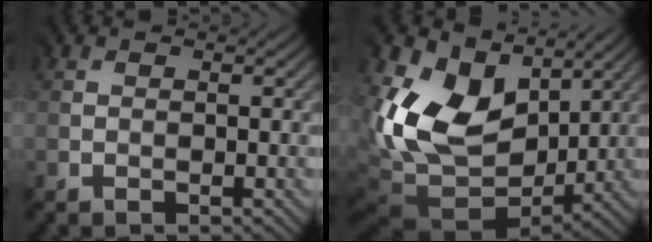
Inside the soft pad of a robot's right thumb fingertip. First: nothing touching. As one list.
[{"total": 15.0, "force": [5.6, 11.3, 8.1], "torque": [-0.185, 0.006, 0.117]}]